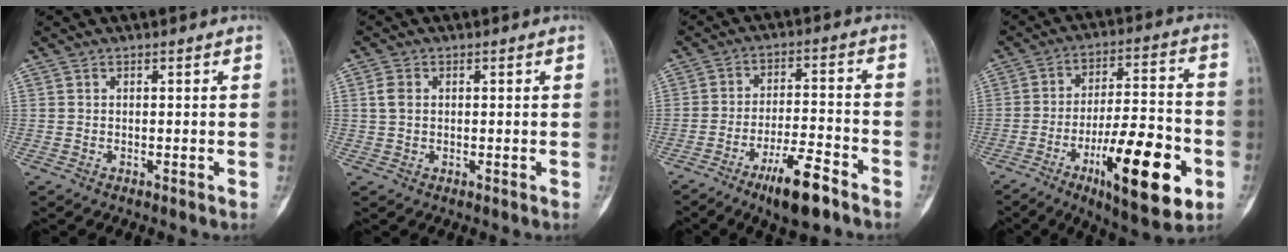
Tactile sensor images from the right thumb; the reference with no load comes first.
{"total": 2.7, "force": [0.5, 2.0, 1.8], "torque": [-0.037, 0.003, 0.011]}
{"total": 10.5, "force": [-6.9, 2.4, 7.5], "torque": [-0.125, 0.038, -0.114]}
{"total": 20.6, "force": [-7.8, 6.3, 18.0], "torque": [-0.271, 0.030, -0.115]}